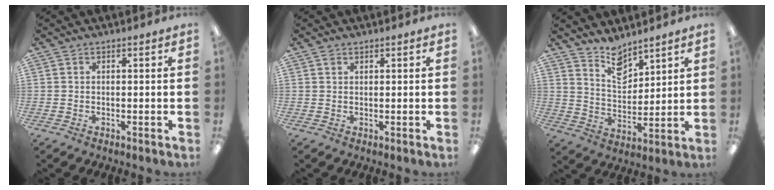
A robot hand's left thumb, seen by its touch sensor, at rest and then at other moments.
{"total": 0.8, "force": [0.6, 0.5, 0.2], "torque": [-0.005, 0.000, 0.012]}
{"total": 8.2, "force": [6.9, 3.8, 2.4], "torque": [-0.042, -0.044, 0.127]}